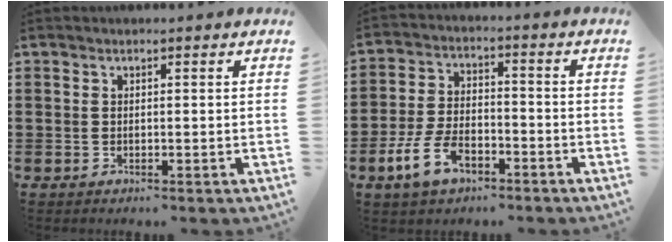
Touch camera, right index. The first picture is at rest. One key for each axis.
{"total": 7.8, "fx": -4.1, "fy": 4.1, "fz": 5.2, "tx": -0.125, "ty": 0.004, "tz": -0.081}